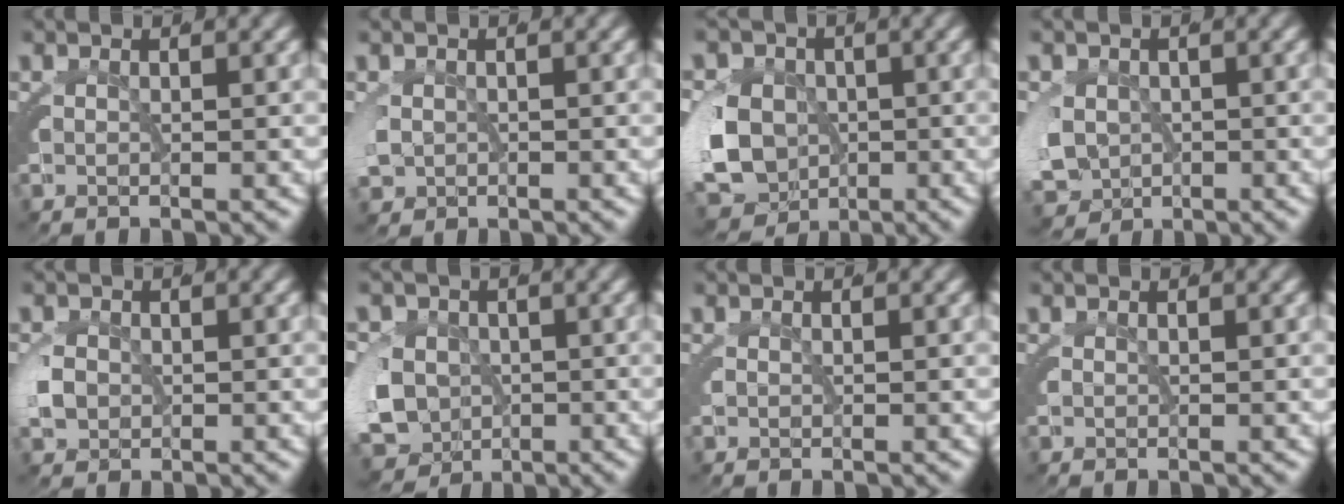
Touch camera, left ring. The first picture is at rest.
{"total": 2.6, "force": [-0.3, 2.3, 1.1], "torque": [-0.050, -0.022, 0.006]}
{"total": 12.7, "force": [-3.3, 11.1, 5.1], "torque": [-0.127, -0.044, -0.051]}
{"total": 7.0, "force": [-2.1, 6.0, 3.0], "torque": [-0.087, -0.045, -0.016]}
{"total": 1.5, "force": [-0.3, 1.0, 1.0], "torque": [-0.036, -0.002, -0.002]}
{"total": 10.9, "force": [-3.7, 9.5, 3.9], "torque": [-0.102, -0.044, -0.052]}
{"total": 0.0}
{"total": 0.0}